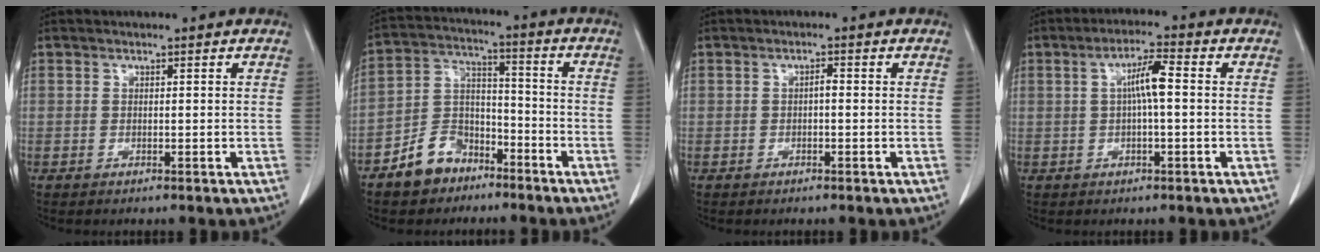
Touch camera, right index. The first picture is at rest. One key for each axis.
{"total": 8.9, "fx": -6.0, "fy": 5.8, "fz": 3.1, "tx": -0.073, "ty": 0.016, "tz": -0.106}
{"total": 1.1, "fx": -0.1, "fy": 0.3, "fz": 1.0, "tx": -0.016, "ty": 0.004, "tz": -0.003}
{"total": 5.0, "fx": 0.4, "fy": 0.5, "fz": 5.0, "tx": -0.091, "ty": 0.012, "tz": 0.006}